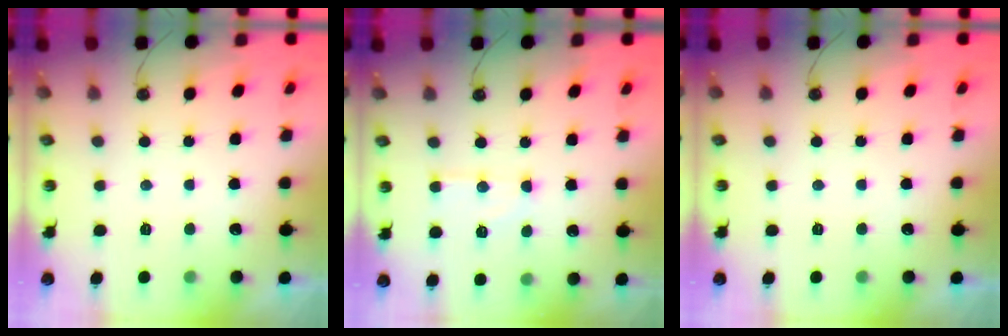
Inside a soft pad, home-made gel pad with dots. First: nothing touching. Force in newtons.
{"total": 9.4, "press": 9.4, "slide": 0.8}
{"total": 0.0}